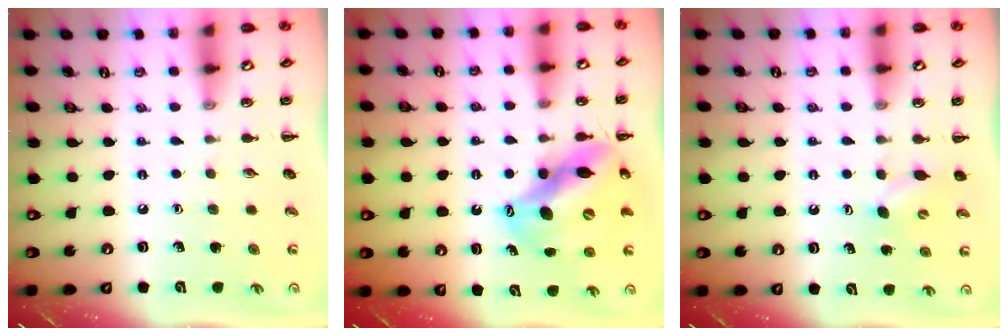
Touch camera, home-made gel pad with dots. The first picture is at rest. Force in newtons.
{"total": 13.6, "press": 13.1, "slide": 3.6}
{"total": 3.5, "press": 3.4, "slide": 1.0}